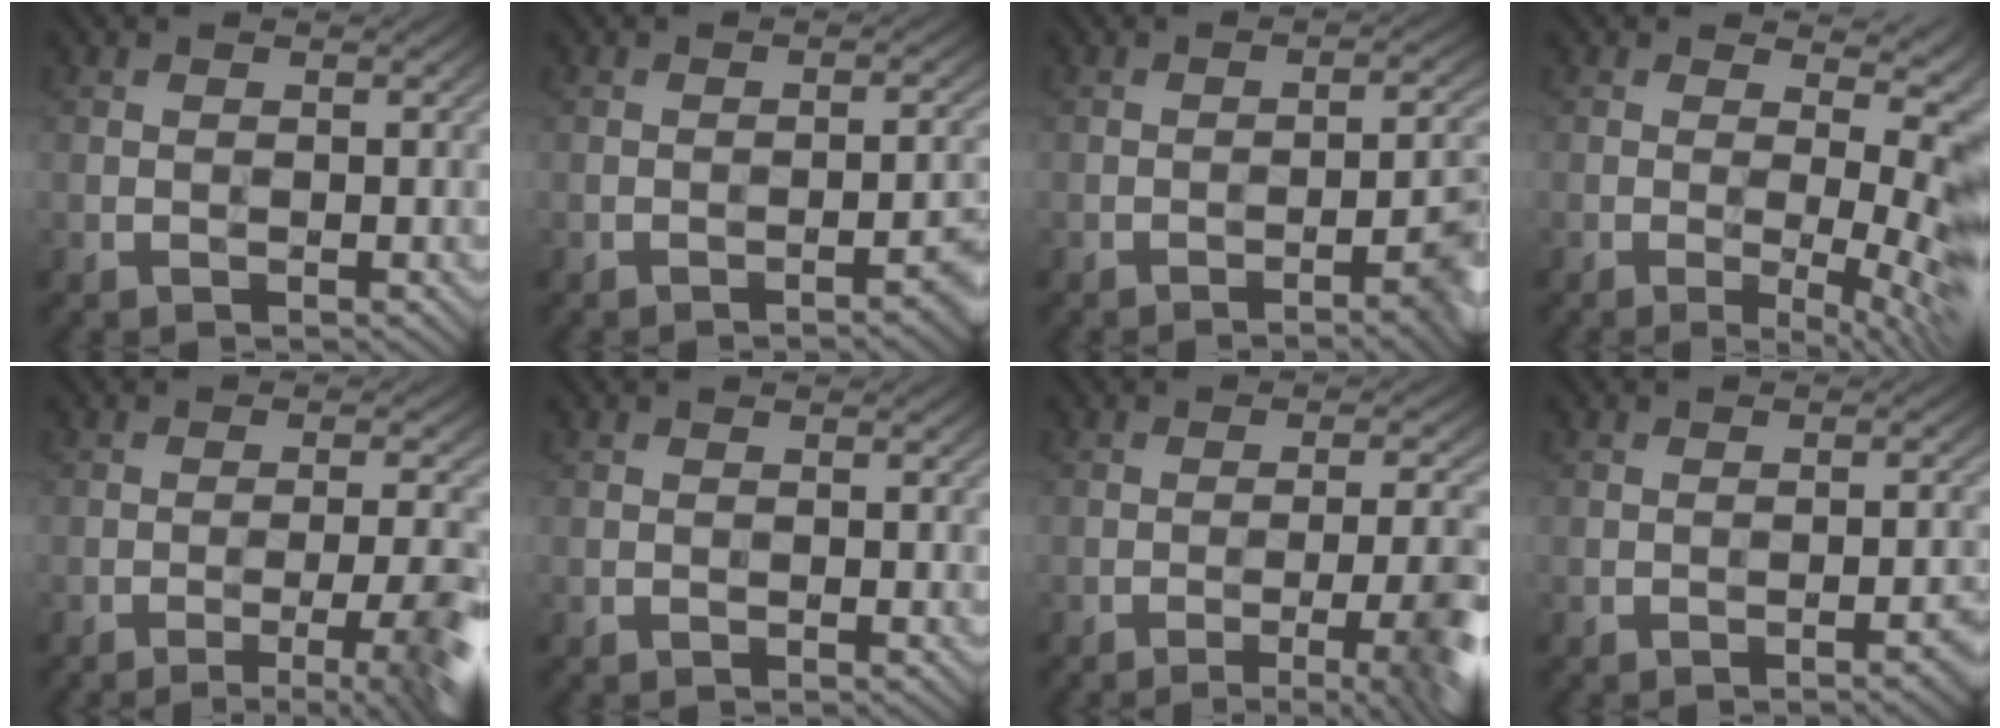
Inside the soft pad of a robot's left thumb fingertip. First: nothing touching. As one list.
[{"total": 3.4, "force": [-1.8, 0.6, 2.8], "torque": [-0.031, 0.013, -0.028]}, {"total": 6.8, "force": [-3.1, 1.5, 5.9], "torque": [-0.070, 0.006, -0.043]}, {"total": 10.4, "force": [0.2, 3.1, 9.9], "torque": [-0.121, 0.007, 0.010]}, {"total": 7.9, "force": [-3.2, 1.7, 7.0], "torque": [-0.096, -0.002, -0.040]}, {"total": 0.0}, {"total": 10.3, "force": [-3.9, 2.9, 9.1], "torque": [-0.105, 0.000, -0.050]}, {"total": 2.1, "force": [-1.1, 0.2, 1.8], "torque": [-0.023, 0.008, -0.019]}]